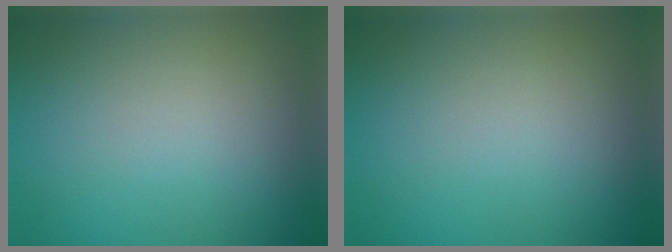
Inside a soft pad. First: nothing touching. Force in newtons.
{"total": 0.0}